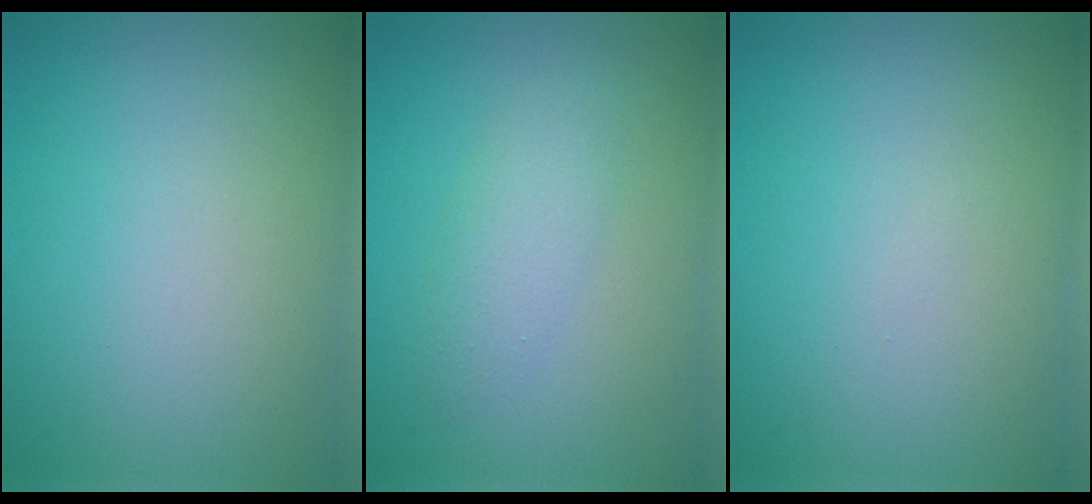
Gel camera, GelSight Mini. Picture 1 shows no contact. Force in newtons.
{"total": 2.3, "press": 2.3, "slide": 0.1}
{"total": 0.0}